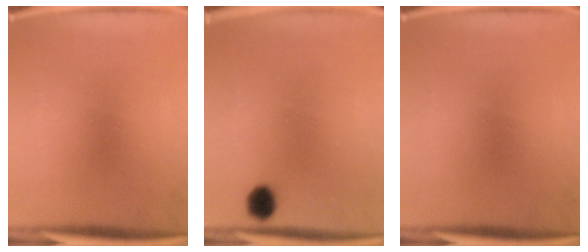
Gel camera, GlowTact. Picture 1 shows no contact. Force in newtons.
{"total": 2.3}
{"total": 0.0}